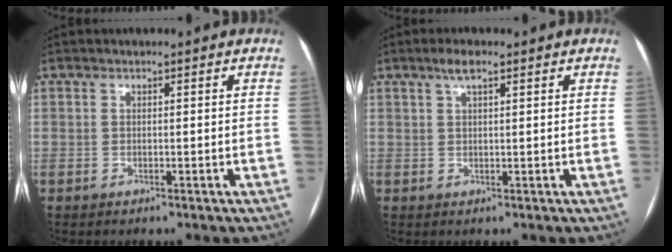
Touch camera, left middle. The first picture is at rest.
{"total": 2.7, "force": [1.7, 0.5, 2.1], "torque": [-0.042, 0.009, 0.032]}